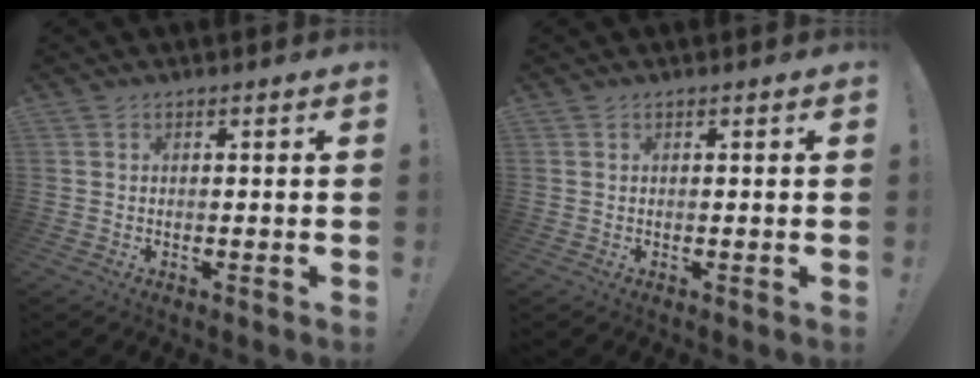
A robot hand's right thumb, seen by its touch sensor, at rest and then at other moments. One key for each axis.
{"total": 0.0}